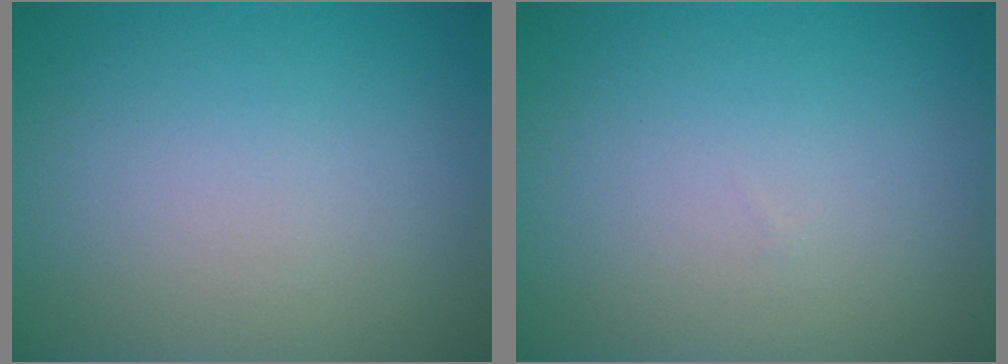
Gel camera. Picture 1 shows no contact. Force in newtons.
{"total": 0.0}